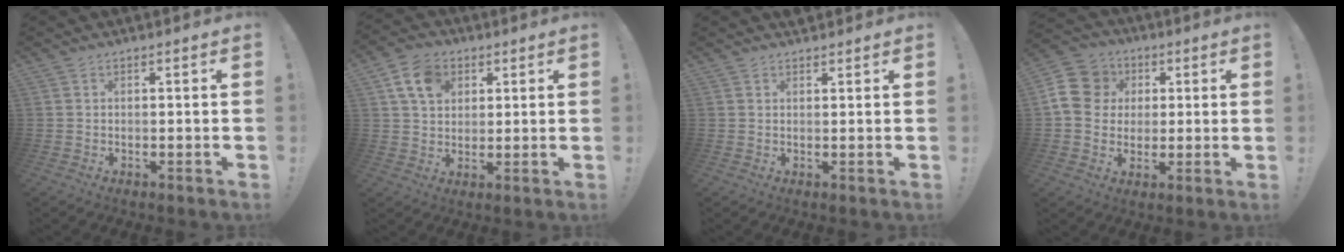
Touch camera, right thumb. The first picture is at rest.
{"total": 10.2, "force": [4.4, 7.5, 5.3], "torque": [-0.089, -0.003, 0.087]}
{"total": 1.5, "force": [1.3, 0.6, 0.2], "torque": [0.003, -0.006, 0.025]}
{"total": 13.4, "force": [2.2, 11.9, 5.8], "torque": [-0.095, 0.005, 0.050]}